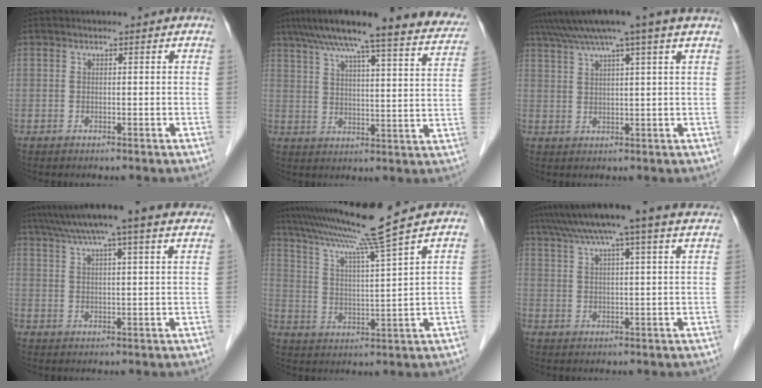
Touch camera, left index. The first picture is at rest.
{"total": 23.3, "force": [19.9, 2.1, 11.8], "torque": [-0.174, -0.004, 0.249]}
{"total": 9.6, "force": [7.2, -1.3, 6.2], "torque": [-0.105, 0.032, 0.100]}
{"total": 16.7, "force": [13.5, 0.6, 9.7], "torque": [-0.158, 0.041, 0.175]}
{"total": 12.7, "force": [10.5, -3.1, 6.6], "torque": [-0.120, -0.008, 0.177]}
{"total": 16.0, "force": [12.9, -0.3, 9.5], "torque": [-0.157, 0.040, 0.165]}